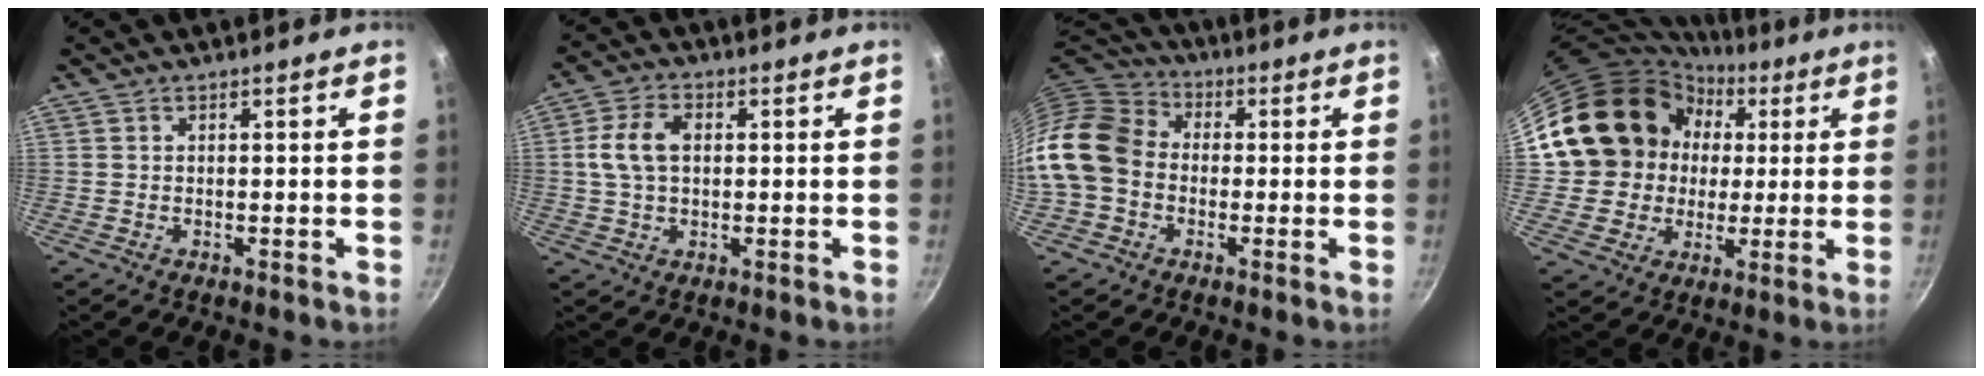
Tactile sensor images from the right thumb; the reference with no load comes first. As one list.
[{"total": 7.7, "force": [0.9, 5.0, 5.8], "torque": [-0.107, 0.014, 0.013]}, {"total": 15.5, "force": [-1.7, 12.3, 9.3], "torque": [-0.165, 0.038, -0.051]}, {"total": 18.0, "force": [2.7, 16.2, 7.2], "torque": [-0.104, 0.030, 0.053]}]